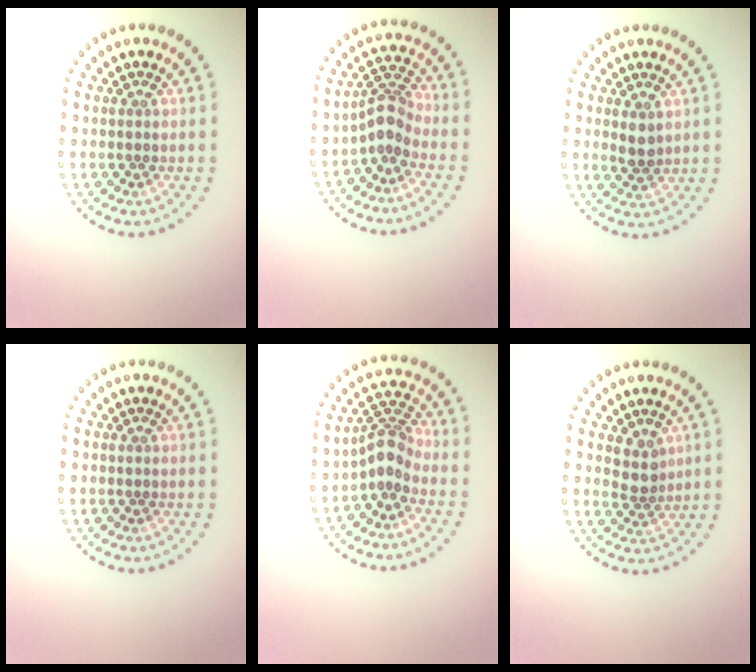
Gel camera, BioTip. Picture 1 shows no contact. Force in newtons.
{"total": 2.8, "press": 2.0, "slide": 2.0}
{"total": 1.6, "press": 1.5, "slide": 0.5}
{"total": 0.0}
{"total": 2.9, "press": 2.1, "slide": 2.0}
{"total": 2.2, "press": 1.7, "slide": 1.3}